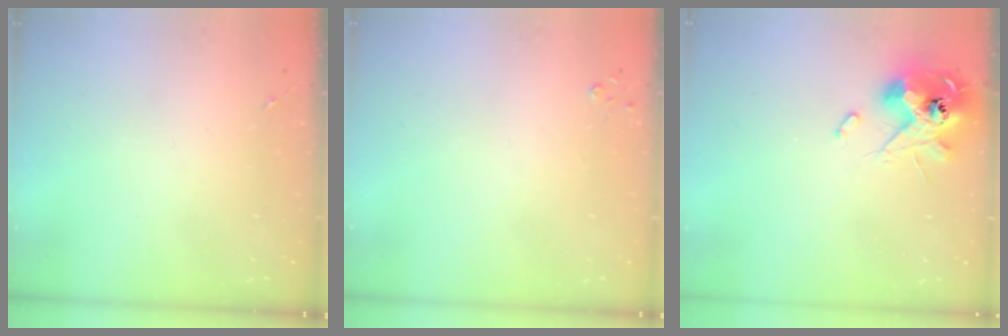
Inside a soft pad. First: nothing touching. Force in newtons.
{"total": 2.8, "press": 2.8, "slide": 0.3}
{"total": 13.1, "press": 13.0, "slide": 1.6}